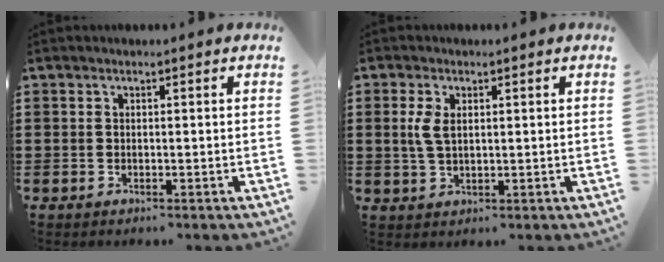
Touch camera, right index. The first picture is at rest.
{"total": 3.7, "force": [0.8, 1.8, 3.1], "torque": [-0.074, 0.005, 0.011]}